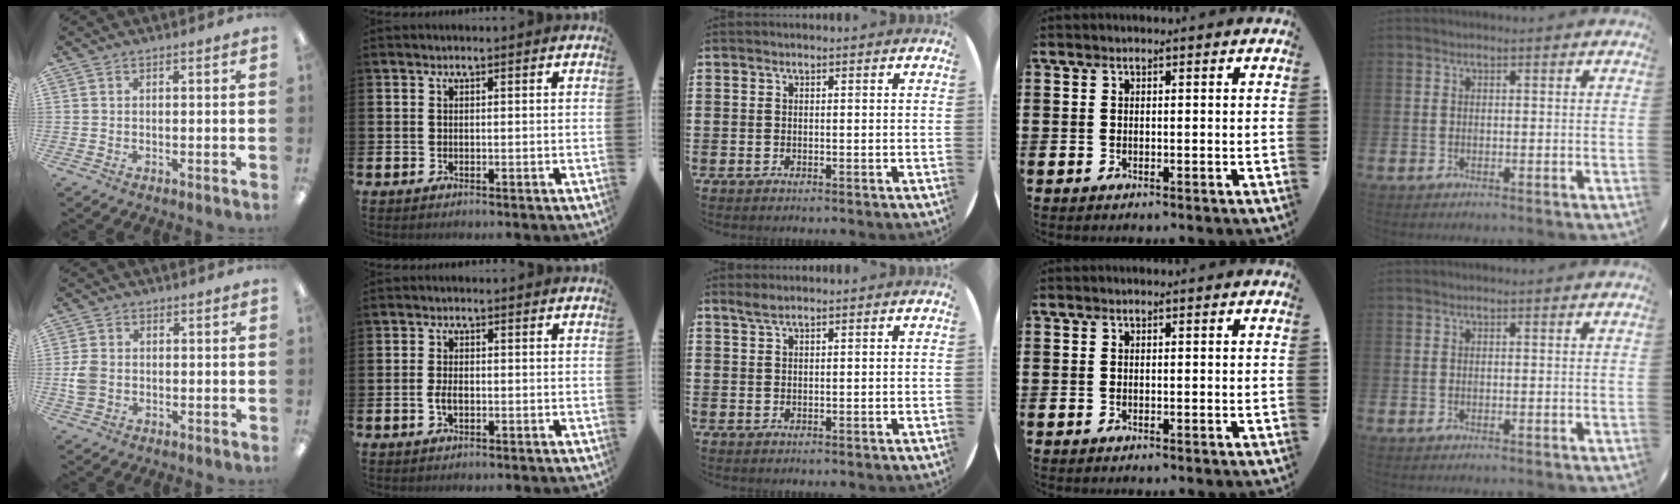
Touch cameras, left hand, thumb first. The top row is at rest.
{"thumb": {"total": 5.0, "force": [-0.6, 4.0, 2.9], "torque": [-0.065, 0.006, -0.010]}, "index": {"total": 2.1, "force": [-0.4, 1.2, 1.7], "torque": [-0.030, 0.002, -0.009]}, "middle": {"total": 1.4, "force": [1.2, 0.2, 0.7], "torque": [-0.015, 0.003, 0.022]}}